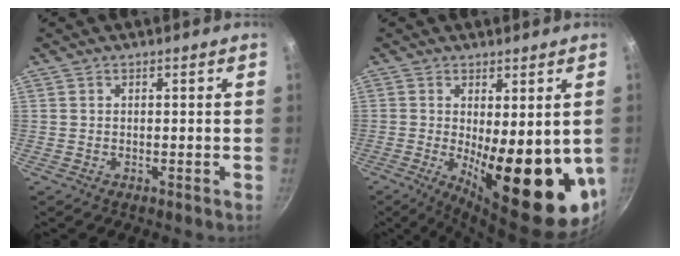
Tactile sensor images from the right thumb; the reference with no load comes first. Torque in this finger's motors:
{"motor_torque": [-0.15, 2.15, 2.49, -0.28, 0.47]}